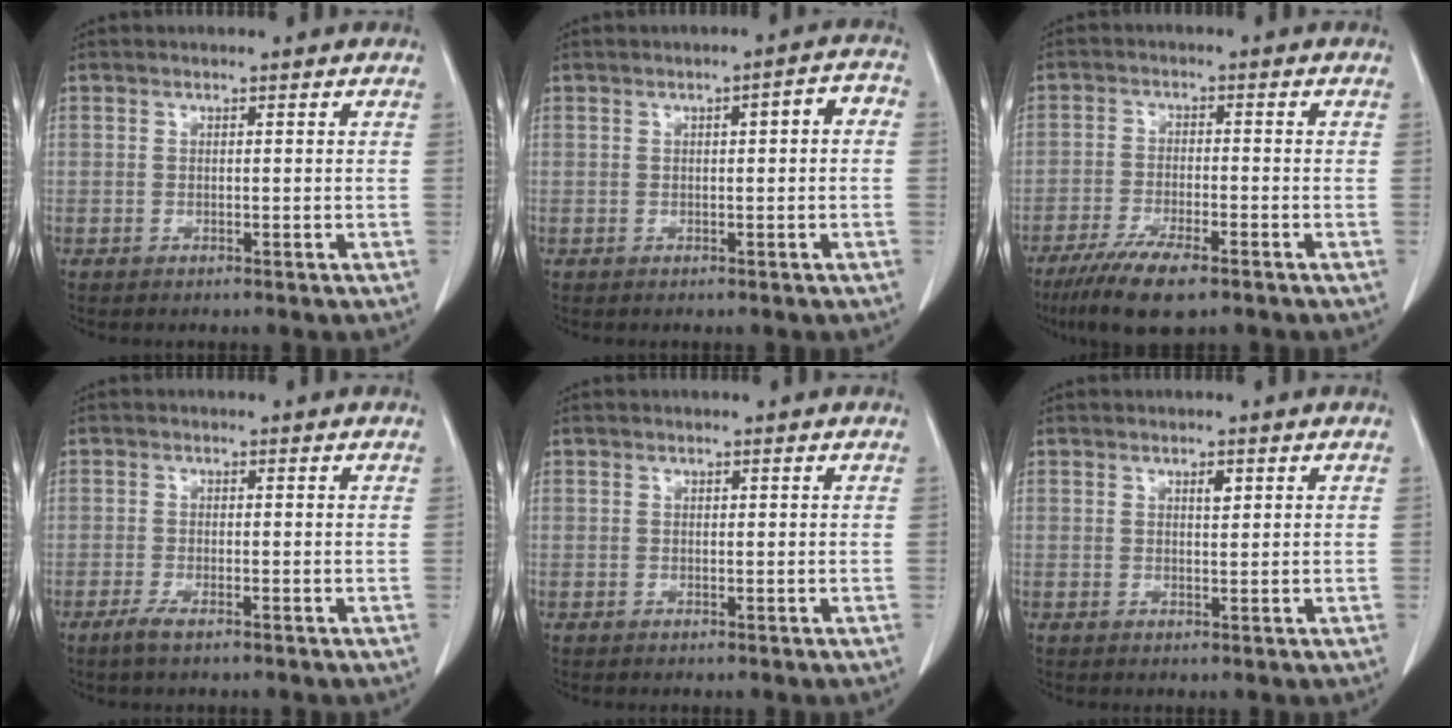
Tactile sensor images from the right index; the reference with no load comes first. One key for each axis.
{"total": 3.5, "fx": 0.2, "fy": 0.9, "fz": 3.4, "tx": -0.042, "ty": 0.018, "tz": -0.002}
{"total": 8.5, "fx": -5.9, "fy": 1.7, "fz": 5.9, "tx": -0.105, "ty": -0.017, "tz": -0.099}
{"total": 2.1, "fx": -1.4, "fy": 0.3, "fz": 1.6, "tx": -0.033, "ty": -0.003, "tz": -0.030}
{"total": 0.0}
{"total": 1.4, "fx": 0.7, "fy": 0.5, "fz": 1.1, "tx": -0.017, "ty": -0.002, "tz": 0.010}